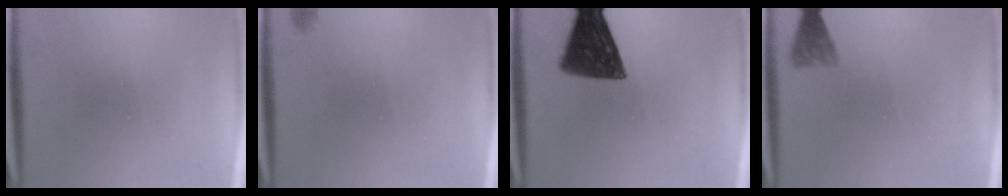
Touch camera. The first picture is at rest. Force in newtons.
{"total": 0.6}
{"total": 12.4}
{"total": 2.9}